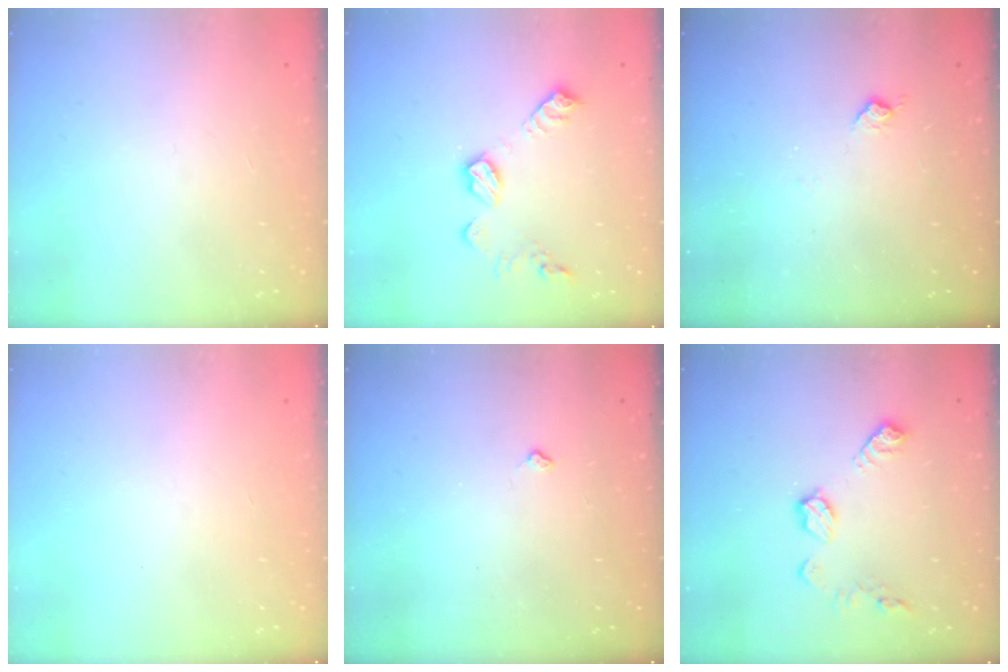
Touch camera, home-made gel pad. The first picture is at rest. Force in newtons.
{"total": 10.7, "press": 10.7, "slide": 0.6}
{"total": 5.3, "press": 5.2, "slide": 0.8}
{"total": 0.0}
{"total": 2.8, "press": 2.8, "slide": 0.4}
{"total": 9.6, "press": 9.6, "slide": 0.4}